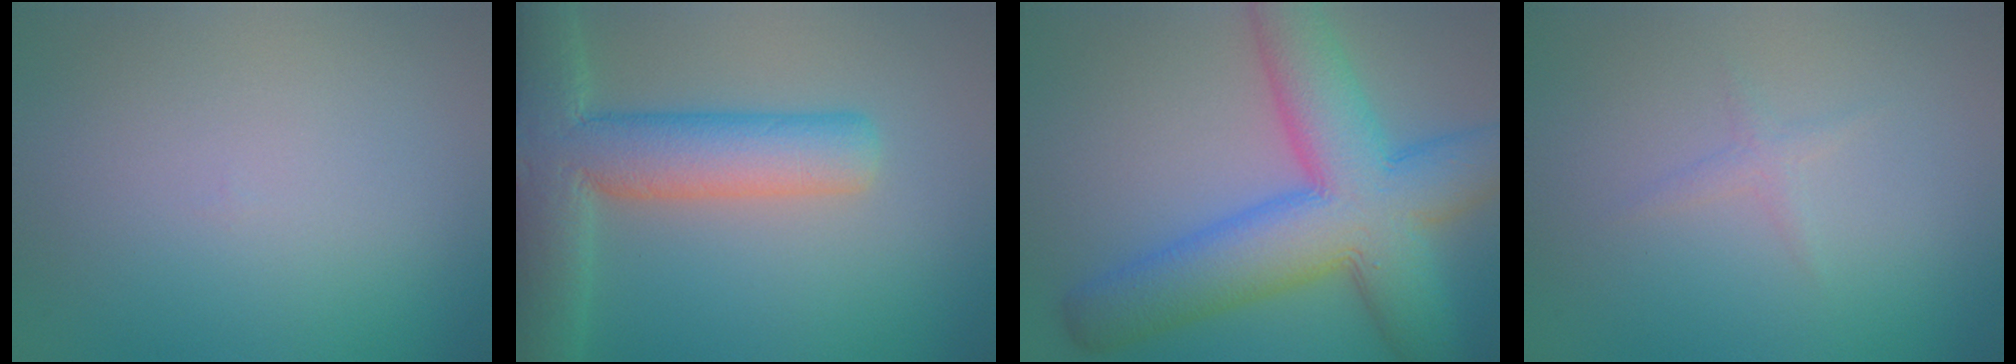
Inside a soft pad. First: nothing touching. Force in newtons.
{"total": 9.0, "press": 8.9, "slide": 0.5}
{"total": 12.1, "press": 12.1, "slide": 0.3}
{"total": 0.9, "press": 0.9, "slide": 0.1}